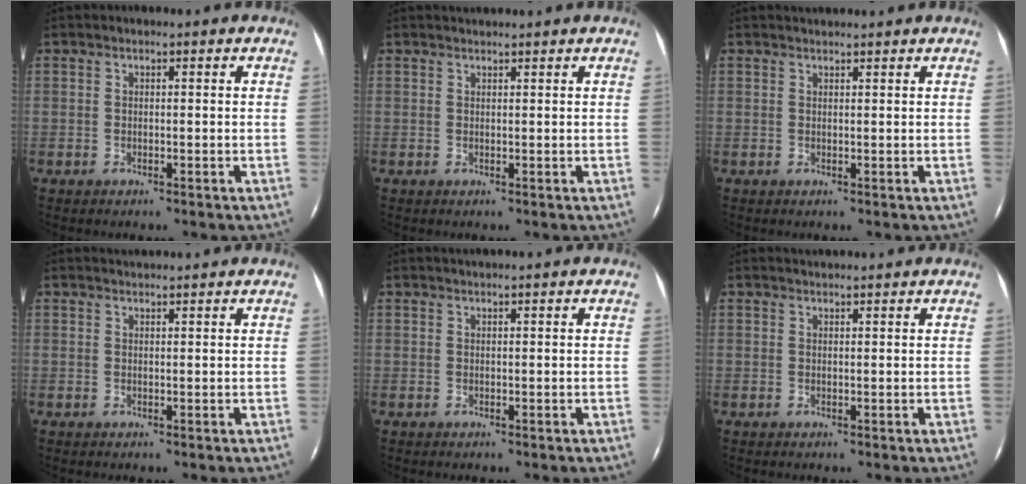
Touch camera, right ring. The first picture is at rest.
{"total": 1.1, "force": [1.0, -0.2, 0.2], "torque": [-0.009, -0.002, 0.017]}
{"total": 1.5, "force": [1.4, -0.1, 0.2], "torque": [-0.011, 0.000, 0.020]}
{"total": 1.5, "force": [1.5, -0.2, 0.2], "torque": [-0.009, -0.001, 0.022]}
{"total": 0.8, "force": [0.6, -0.3, 0.3], "torque": [-0.013, -0.004, 0.008]}
{"total": 1.4, "force": [1.4, -0.2, 0.2], "torque": [-0.010, -0.001, 0.020]}